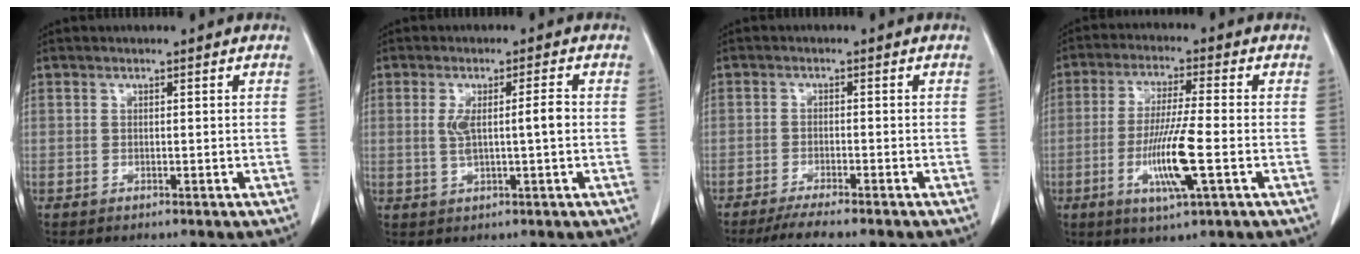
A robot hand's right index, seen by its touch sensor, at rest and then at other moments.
{"total": 4.8, "force": [0.1, 0.2, 4.8], "torque": [-0.088, 0.006, 0.007]}
{"total": 6.2, "force": [-5.3, 0.0, 3.3], "torque": [-0.045, -0.015, -0.086]}
{"total": 10.0, "force": [-2.8, 0.1, 9.6], "torque": [-0.188, -0.016, -0.054]}